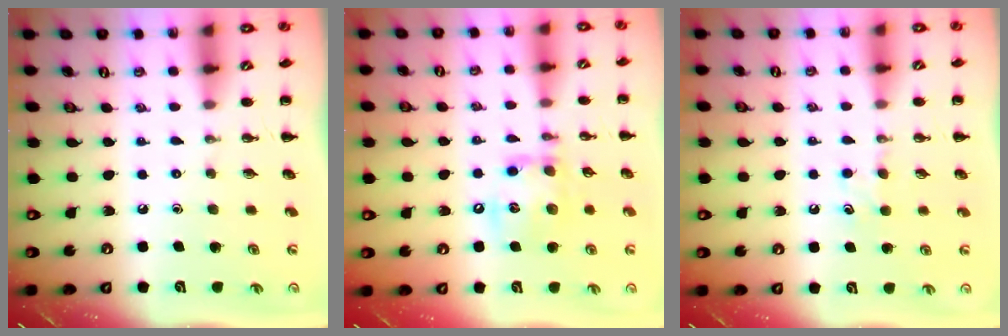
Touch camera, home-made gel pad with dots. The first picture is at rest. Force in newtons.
{"total": 13.4, "press": 13.3, "slide": 2.2}
{"total": 5.0, "press": 4.8, "slide": 1.4}